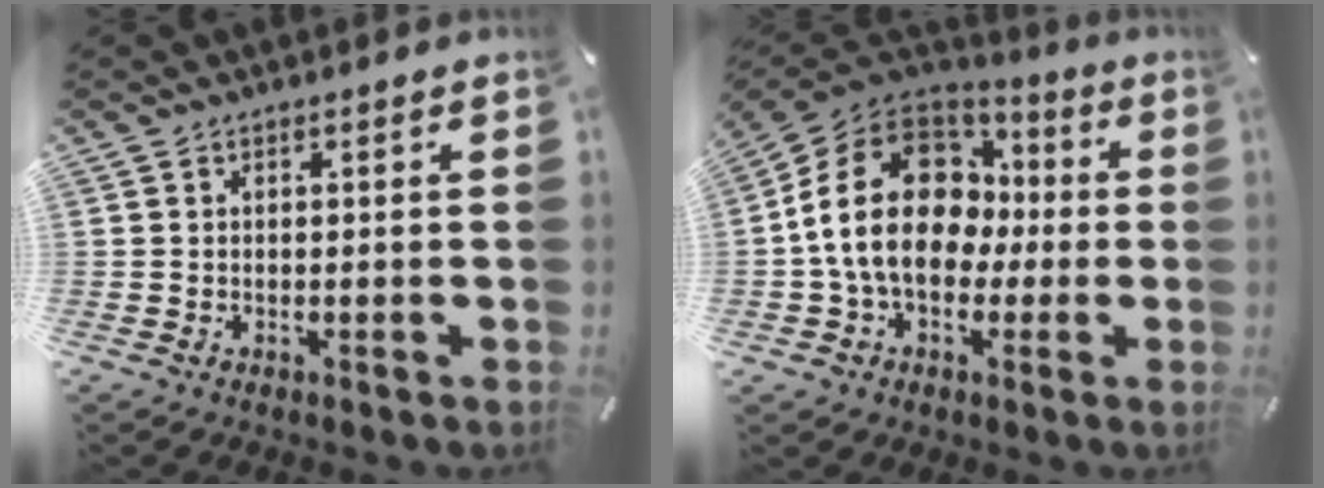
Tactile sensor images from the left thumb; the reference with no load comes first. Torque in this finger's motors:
{"motor_torque": [1.23, 1.74, 1.48, -0.85, 0.83]}